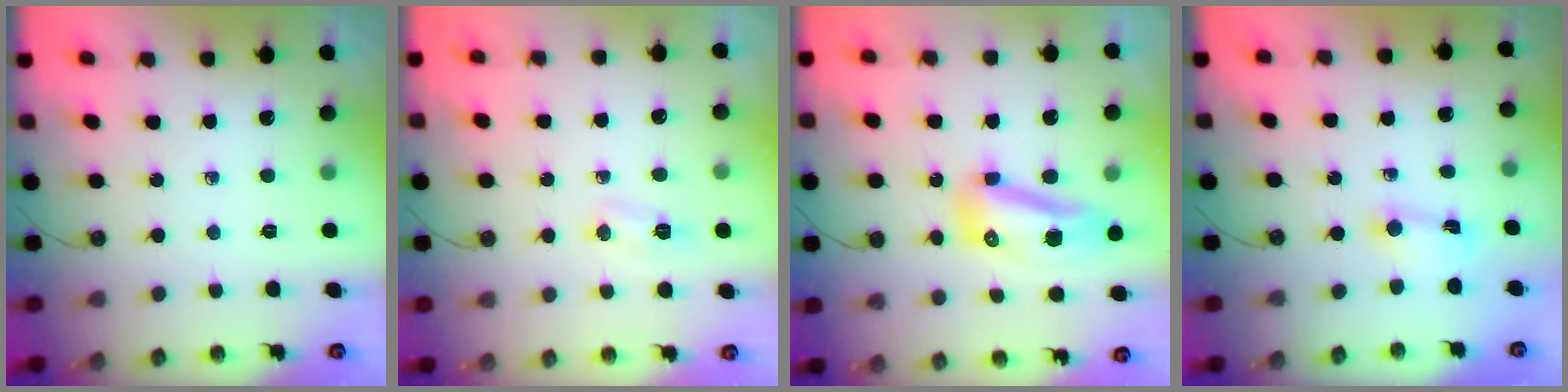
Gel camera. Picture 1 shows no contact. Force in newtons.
{"total": 4.2, "press": 4.1, "slide": 0.5}
{"total": 10.3, "press": 10.2, "slide": 0.9}
{"total": 2.0, "press": 2.0, "slide": 0.1}